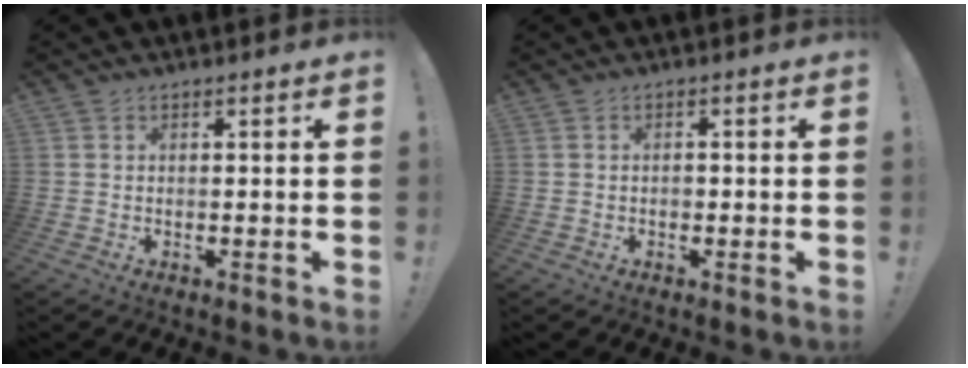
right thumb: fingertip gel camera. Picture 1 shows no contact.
{"total": 1.0, "force": [-0.6, 0.5, 0.5], "torque": [-0.009, 0.001, -0.011]}